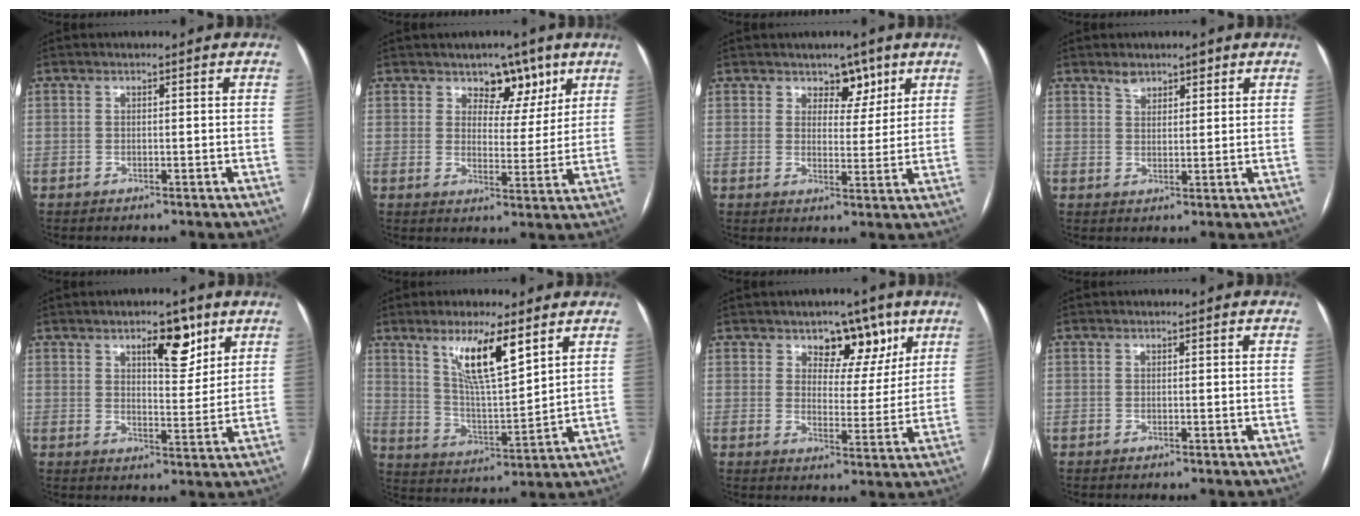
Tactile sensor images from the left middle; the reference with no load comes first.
{"total": 6.1, "force": [4.0, 3.6, 2.9], "torque": [-0.028, 0.001, 0.061]}
{"total": 4.3, "force": [3.0, 2.6, 1.6], "torque": [-0.011, -0.003, 0.045]}
{"total": 2.9, "force": [2.2, 1.5, 1.0], "torque": [-0.018, 0.004, 0.038]}
{"total": 6.8, "force": [4.3, 2.5, 4.7], "torque": [-0.070, -0.001, 0.063]}
{"total": 10.6, "force": [6.1, 1.6, 8.5], "torque": [-0.161, -0.008, 0.116]}
{"total": 7.4, "force": [4.6, 4.3, 3.9], "torque": [-0.042, 0.004, 0.070]}
{"total": 0.0}